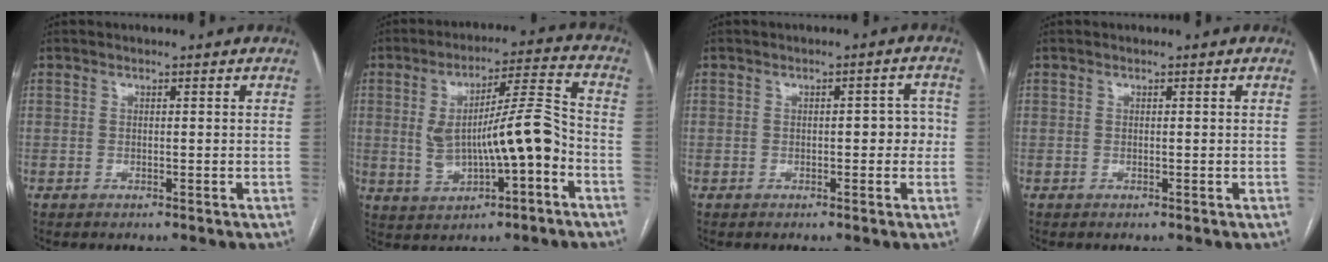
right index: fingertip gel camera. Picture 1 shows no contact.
{"total": 12.3, "force": [-1.8, 2.3, 11.9], "torque": [-0.207, 0.021, -0.022]}
{"total": 3.2, "force": [-0.3, 1.5, 2.8], "torque": [-0.025, 0.015, -0.004]}
{"total": 0.0}